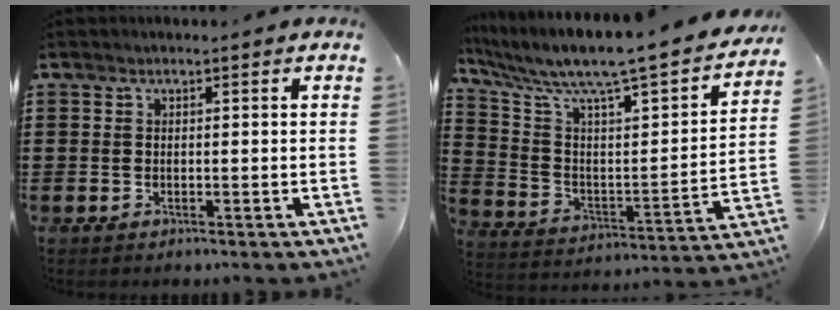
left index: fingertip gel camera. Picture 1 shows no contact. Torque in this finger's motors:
{"motor_torque": [0.86, -0.64, 1.05, 0.21]}